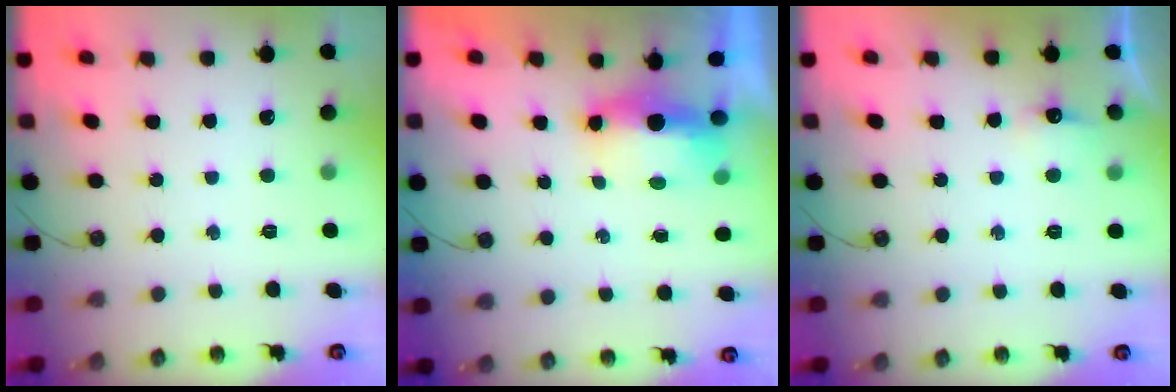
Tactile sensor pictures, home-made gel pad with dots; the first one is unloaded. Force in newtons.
{"total": 6.1, "press": 6.1, "slide": 0.2}
{"total": 4.4, "press": 4.3, "slide": 0.8}